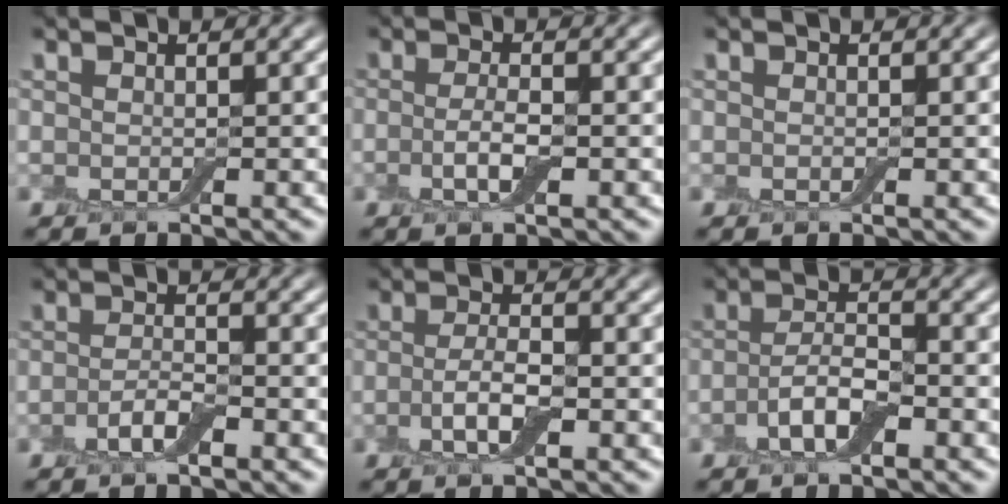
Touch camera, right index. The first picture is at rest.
{"total": 2.4, "force": [-0.6, 0.7, 2.2], "torque": [-0.047, -0.001, -0.015]}
{"total": 0.0}
{"total": 2.2, "force": [-1.1, 0.7, 1.8], "torque": [-0.036, 0.003, -0.026]}
{"total": 3.0, "force": [-0.8, 1.0, 2.7], "torque": [-0.057, -0.002, -0.019]}
{"total": 3.5, "force": [-1.4, 1.4, 2.9], "torque": [-0.062, 0.003, -0.031]}